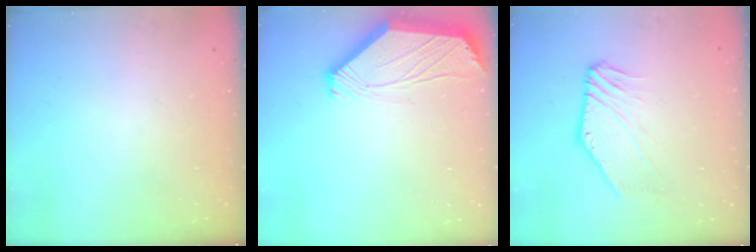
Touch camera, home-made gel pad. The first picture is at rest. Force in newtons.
{"total": 2.4, "press": 2.4, "slide": 0.6}
{"total": 0.6, "press": 0.4, "slide": 0.4}